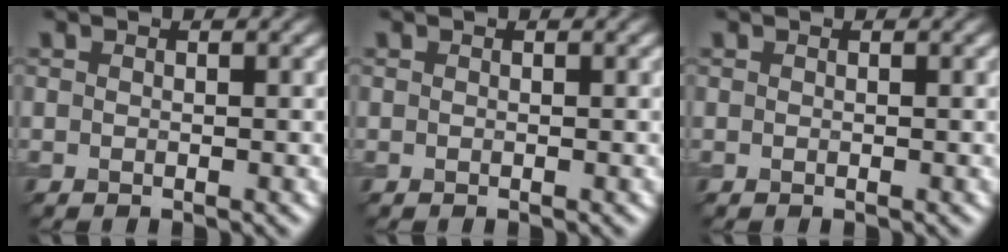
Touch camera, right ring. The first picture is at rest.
{"total": 0.0}
{"total": 0.0}